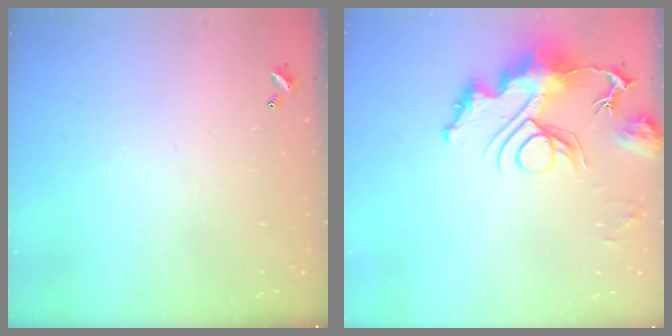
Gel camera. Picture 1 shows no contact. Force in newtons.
{"total": 13.9, "press": 13.8, "slide": 1.5}